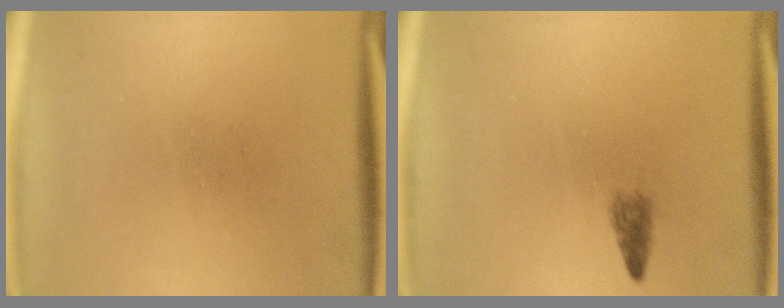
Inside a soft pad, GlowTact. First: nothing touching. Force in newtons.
{"total": 1.4}